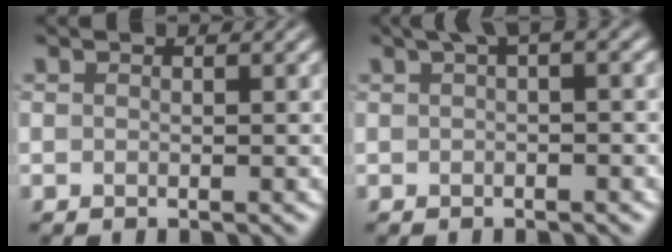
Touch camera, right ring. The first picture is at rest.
{"total": 1.5, "force": [0.2, 0.4, 1.5], "torque": [-0.027, 0.005, 0.003]}